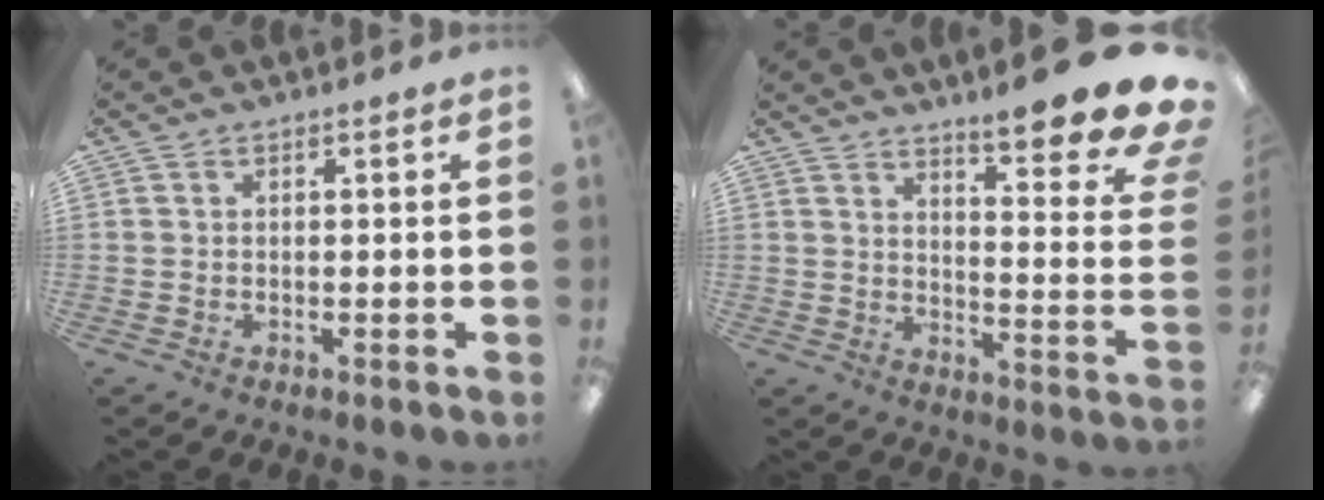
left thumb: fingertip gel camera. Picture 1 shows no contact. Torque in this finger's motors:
{"motor_torque": [0.46, 0.40, 1.16, -1.61, 0.11]}